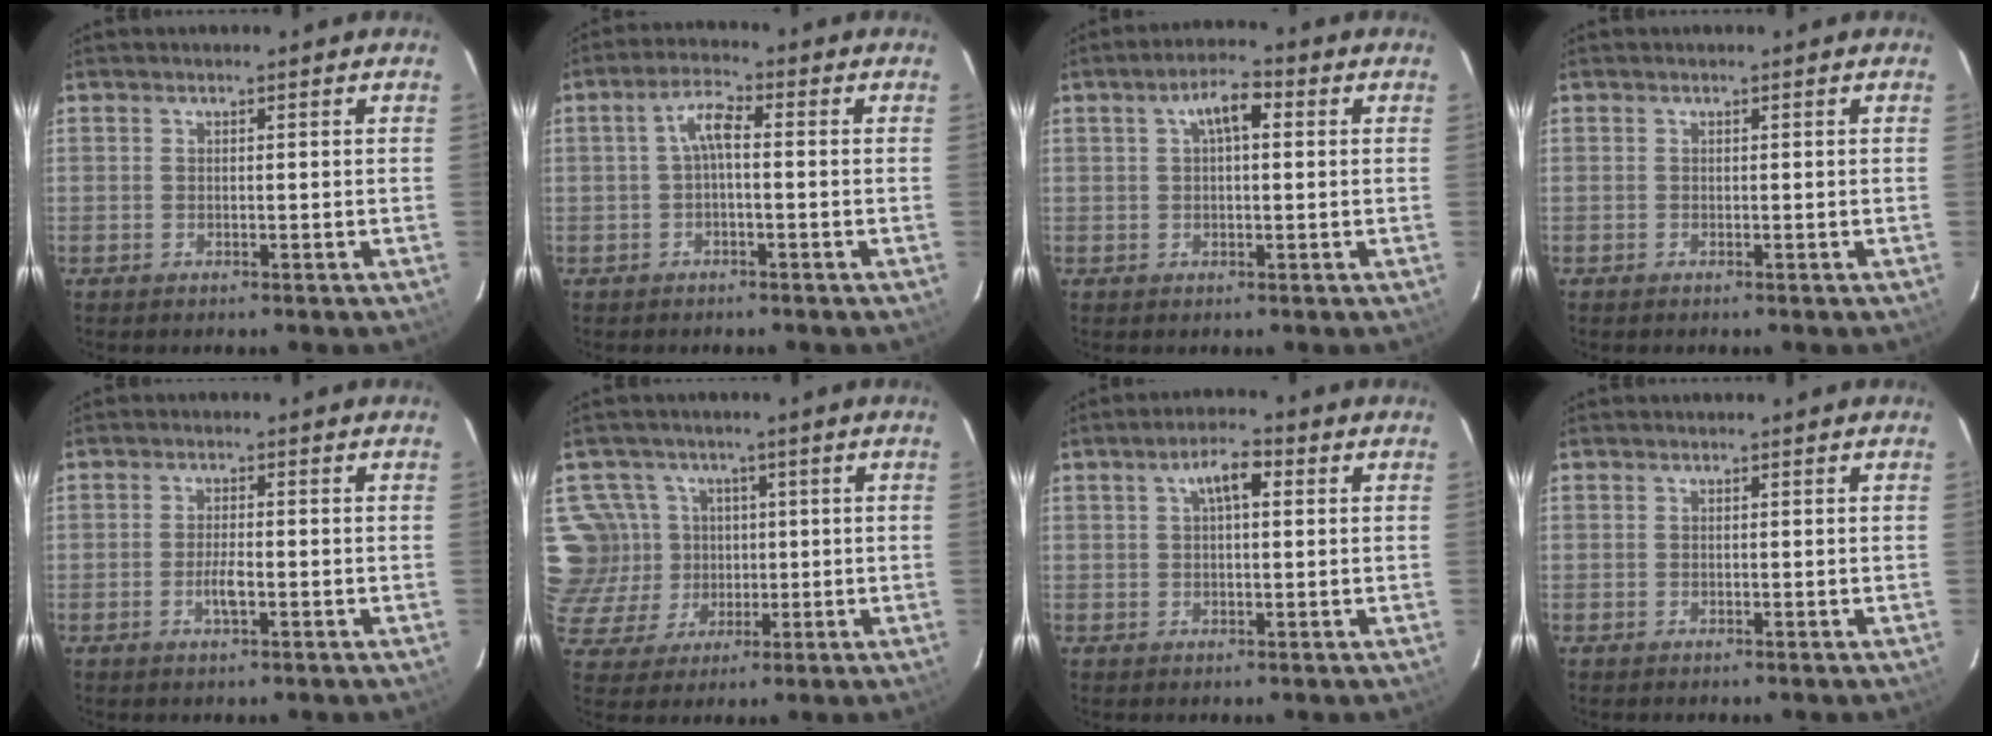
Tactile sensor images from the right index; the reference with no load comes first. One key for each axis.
{"total": 4.0, "fx": -0.4, "fy": 1.2, "fz": 3.7, "tx": -0.077, "ty": 0.015, "tz": -0.008}
{"total": 5.1, "fx": 1.4, "fy": 2.1, "fz": 4.5, "tx": -0.081, "ty": 0.019, "tz": 0.025}
{"total": 0.0}
{"total": 2.9, "fx": -1.0, "fy": 0.9, "fz": 2.6, "tx": -0.050, "ty": -0.001, "tz": -0.019}
{"total": 9.5, "fx": 2.1, "fy": 9.2, "fz": 1.4, "tx": -0.053, "ty": 0.014, "tz": 0.047}
{"total": 5.0, "fx": 1.6, "fy": 2.0, "fz": 4.3, "tx": -0.076, "ty": 0.017, "tz": 0.028}
{"total": 0.0}